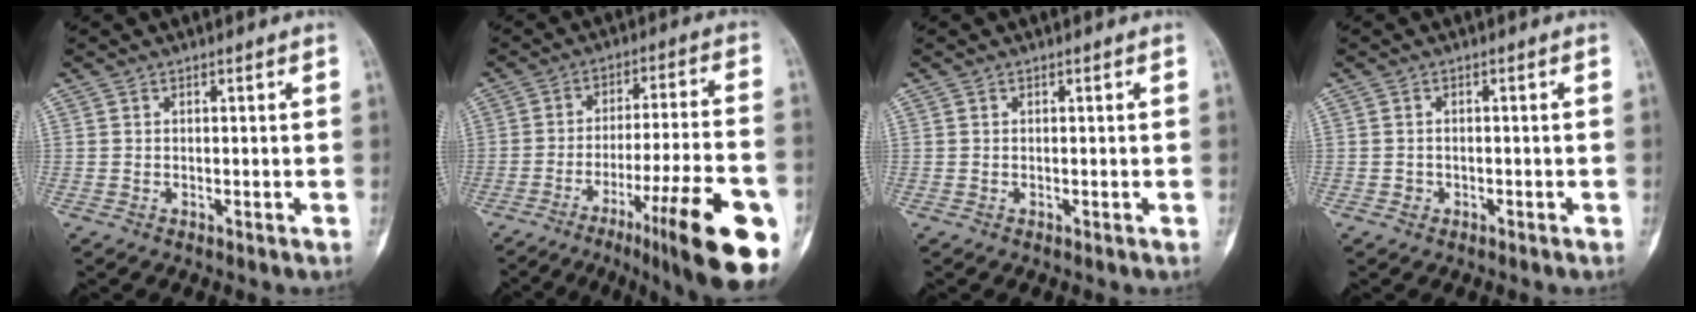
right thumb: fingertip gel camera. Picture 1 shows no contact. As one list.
[{"total": 21.9, "force": [-10.2, 3.3, 19.1], "torque": [-0.227, 0.038, -0.148]}, {"total": 0.0}, {"total": 0.9, "force": [-0.5, 0.7, 0.2], "torque": [0.000, 0.006, -0.009]}]